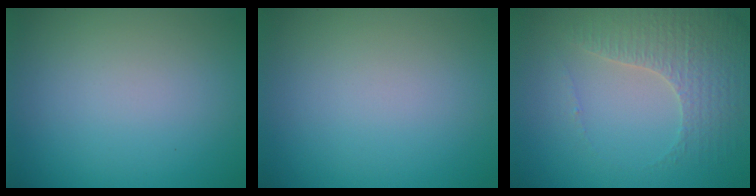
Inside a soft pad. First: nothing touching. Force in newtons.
{"total": 0.0}
{"total": 3.3, "press": 3.3, "slide": 0.6}